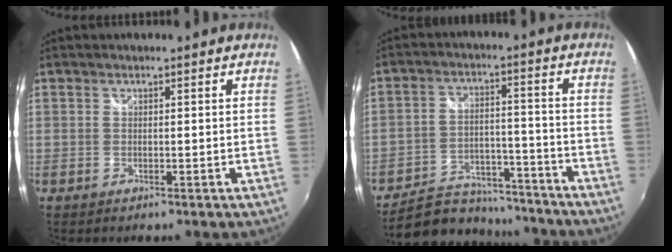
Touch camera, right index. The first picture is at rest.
{"total": 17.6, "force": [-15.3, 6.9, 5.3], "torque": [-0.121, 0.022, -0.212]}